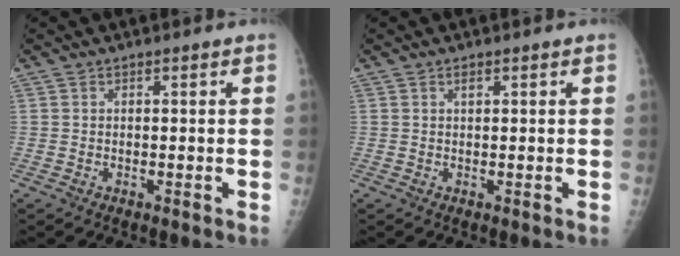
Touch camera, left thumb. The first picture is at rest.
{"total": 0.7, "force": [0.4, 0.3, 0.5], "torque": [-0.007, -0.001, 0.006]}